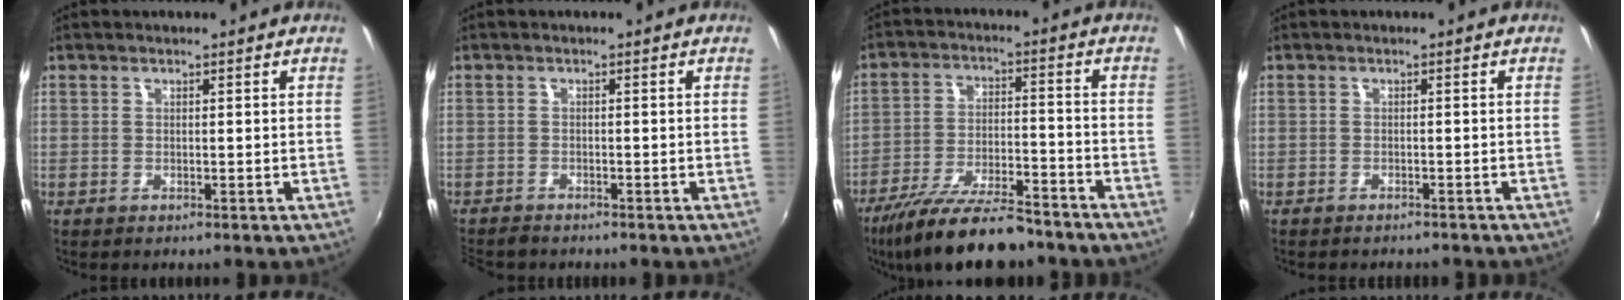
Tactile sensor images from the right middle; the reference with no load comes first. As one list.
[{"total": 3.6, "force": [-3.4, 1.0, 0.9], "torque": [-0.034, -0.018, -0.064]}, {"total": 17.2, "force": [-14.2, 4.1, 8.8], "torque": [-0.175, -0.024, -0.228]}, {"total": 2.8, "force": [-2.6, 0.7, 0.8], "torque": [-0.024, -0.011, -0.038]}]